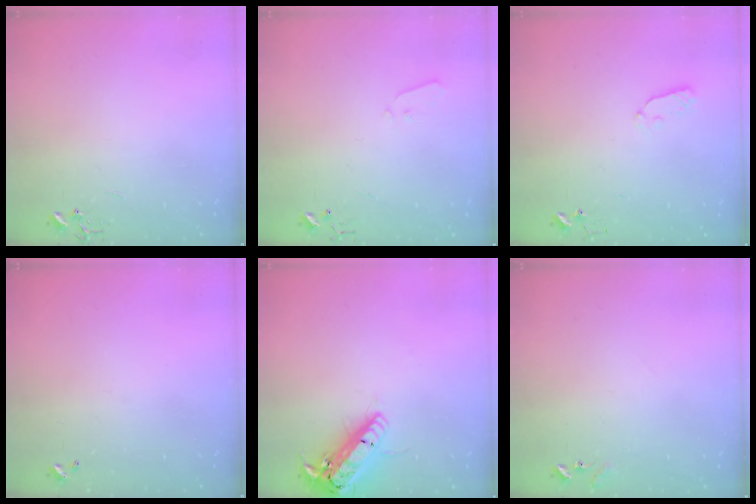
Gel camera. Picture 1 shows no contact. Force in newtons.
{"total": 3.4, "press": 3.3, "slide": 0.5}
{"total": 4.5, "press": 4.5, "slide": 0.4}
{"total": 0.0}
{"total": 18.4, "press": 18.1, "slide": 3.2}
{"total": 7.7, "press": 7.6, "slide": 0.6}